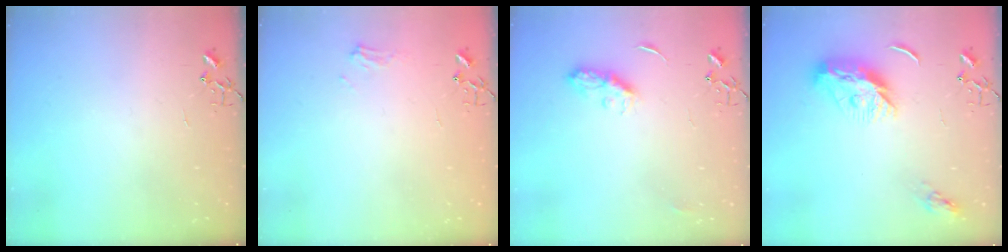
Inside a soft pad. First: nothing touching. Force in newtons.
{"total": 6.7, "press": 6.7, "slide": 0.7}
{"total": 7.2, "press": 7.2, "slide": 0.3}
{"total": 12.7, "press": 12.7, "slide": 0.3}